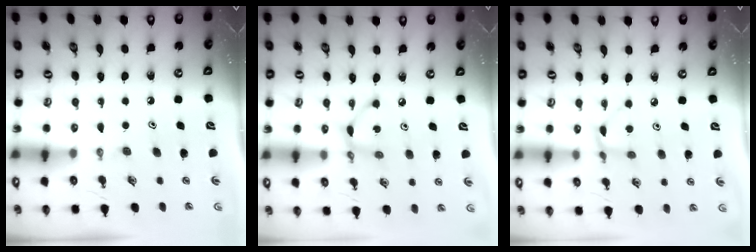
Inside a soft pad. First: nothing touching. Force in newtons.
{"total": 5.2, "press": 5.2, "slide": 0.2}
{"total": 2.7, "press": 2.7, "slide": 0.3}